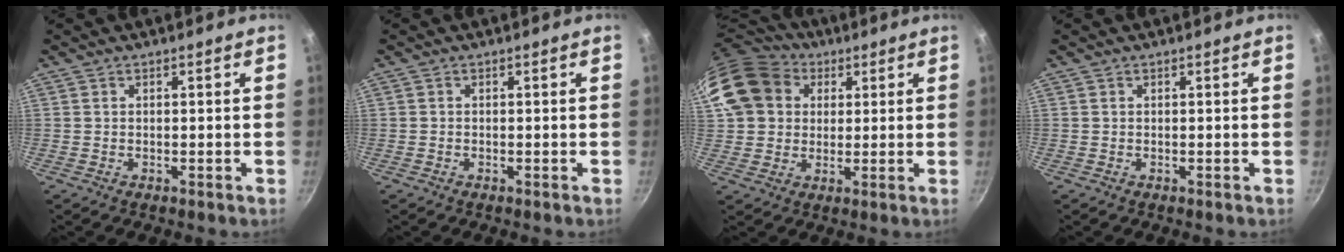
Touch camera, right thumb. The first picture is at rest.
{"total": 0.0}
{"total": 15.6, "force": [5.8, 12.8, 6.9], "torque": [-0.120, 0.015, 0.100]}
{"total": 0.0}